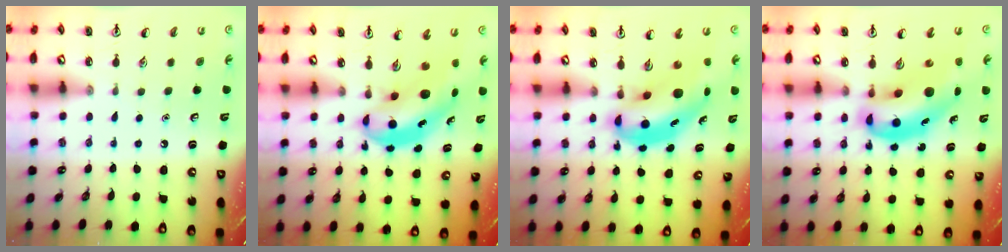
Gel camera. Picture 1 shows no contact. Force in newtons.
{"total": 6.4, "press": 6.2, "slide": 1.6}
{"total": 7.4, "press": 7.2, "slide": 1.7}
{"total": 12.7, "press": 12.1, "slide": 3.8}